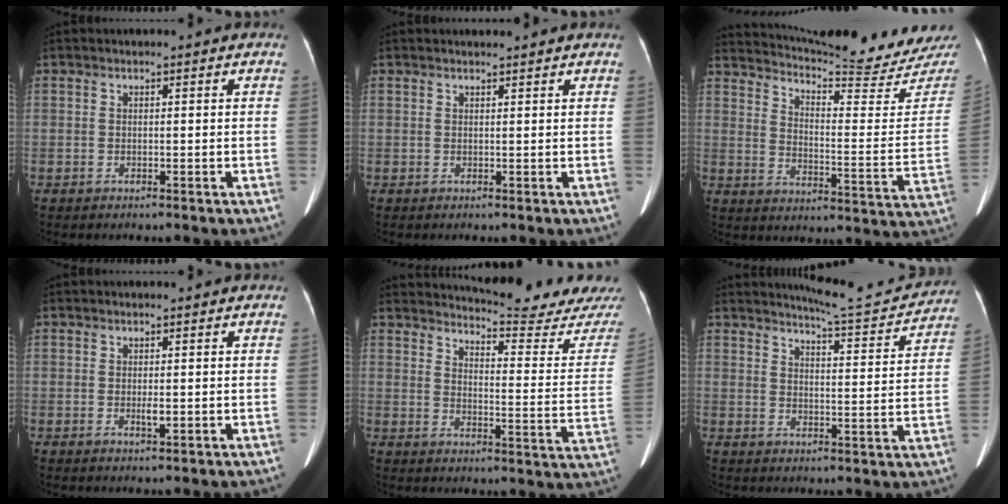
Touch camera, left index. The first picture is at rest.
{"total": 1.8, "force": [1.7, 0.0, 0.5], "torque": [-0.009, 0.010, 0.026]}
{"total": 24.3, "force": [23.4, 0.6, 6.4], "torque": [-0.108, -0.109, 0.297]}
{"total": 1.2, "force": [0.0, 0.3, 1.1], "torque": [-0.023, -0.003, 0.001]}
{"total": 18.4, "force": [17.9, -0.9, 4.0], "torque": [-0.063, -0.125, 0.209]}
{"total": 11.3, "force": [11.1, 0.6, 2.2], "torque": [-0.031, -0.020, 0.137]}